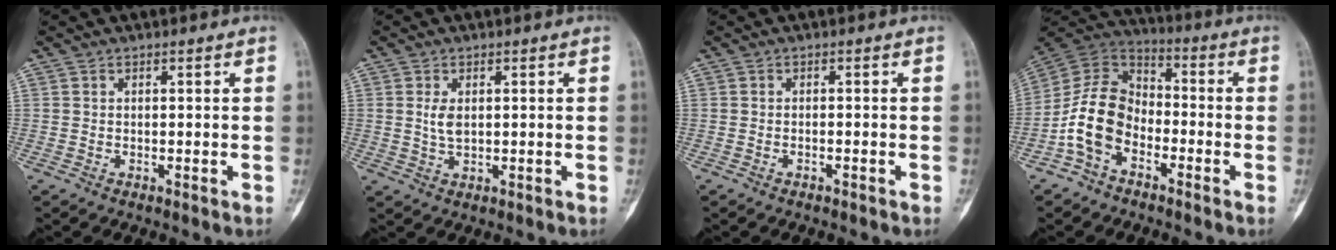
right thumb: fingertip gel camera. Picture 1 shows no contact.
{"total": 3.1, "force": [0.6, 1.7, 2.5], "torque": [-0.048, -0.004, 0.016]}
{"total": 0.7, "force": [-0.6, 0.2, 0.4], "torque": [-0.012, 0.010, -0.008]}
{"total": 12.3, "force": [-4.7, 8.5, 7.6], "torque": [-0.133, 0.055, -0.102]}